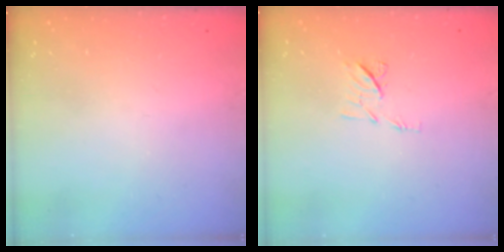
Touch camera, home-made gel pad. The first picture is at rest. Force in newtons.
{"total": 7.2, "press": 7.0, "slide": 1.4}